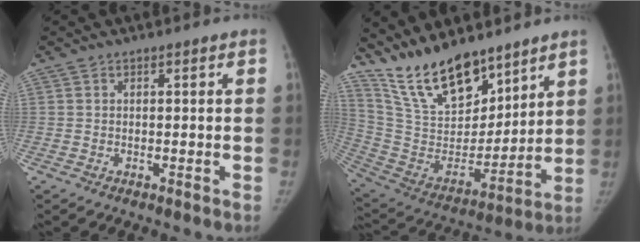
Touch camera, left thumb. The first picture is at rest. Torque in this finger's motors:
{"motor_torque": [0.26, 0.19, 1.40, -1.37, 0.09]}